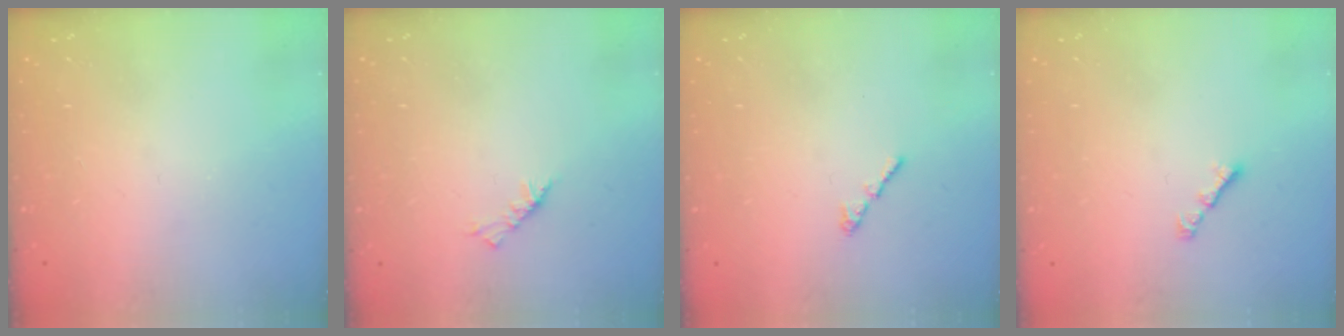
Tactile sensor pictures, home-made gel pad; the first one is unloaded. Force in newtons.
{"total": 3.7, "press": 3.7, "slide": 0.8}
{"total": 1.2, "press": 1.1, "slide": 0.5}
{"total": 1.9, "press": 1.8, "slide": 0.6}